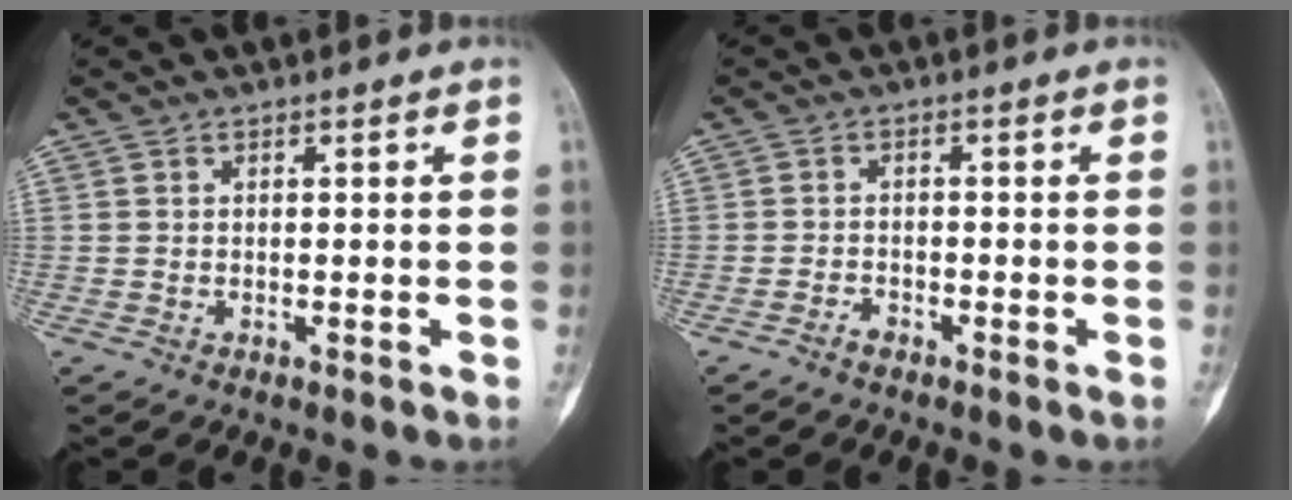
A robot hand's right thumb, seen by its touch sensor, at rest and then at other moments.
{"total": 1.6, "force": [-1.3, 0.6, 0.6], "torque": [-0.016, 0.005, -0.026]}